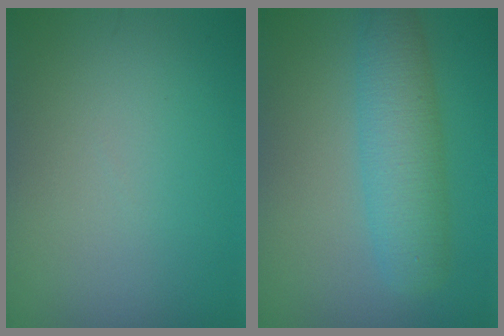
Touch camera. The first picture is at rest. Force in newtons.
{"total": 6.0, "press": 6.0, "slide": 0.1}